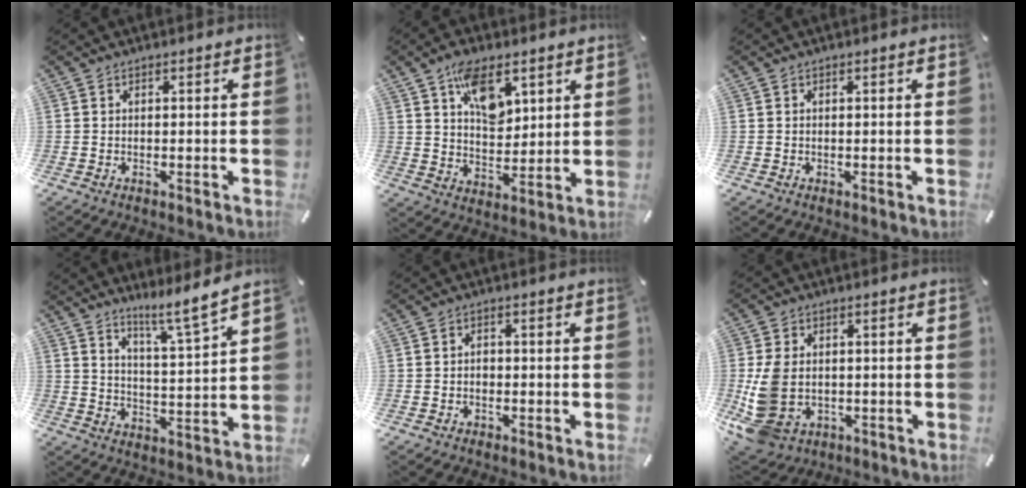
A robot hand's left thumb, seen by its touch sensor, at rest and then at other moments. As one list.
[{"total": 10.6, "force": [5.6, 6.4, 6.4], "torque": [-0.095, -0.017, 0.099]}, {"total": 0.0}, {"total": 8.1, "force": [7.1, 0.5, 3.7], "torque": [-0.062, -0.055, 0.122]}, {"total": 1.7, "force": [-0.5, 1.4, 0.8], "torque": [-0.018, 0.004, -0.011]}, {"total": 10.9, "force": [-0.7, 8.3, 7.1], "torque": [-0.169, 0.001, -0.010]}]